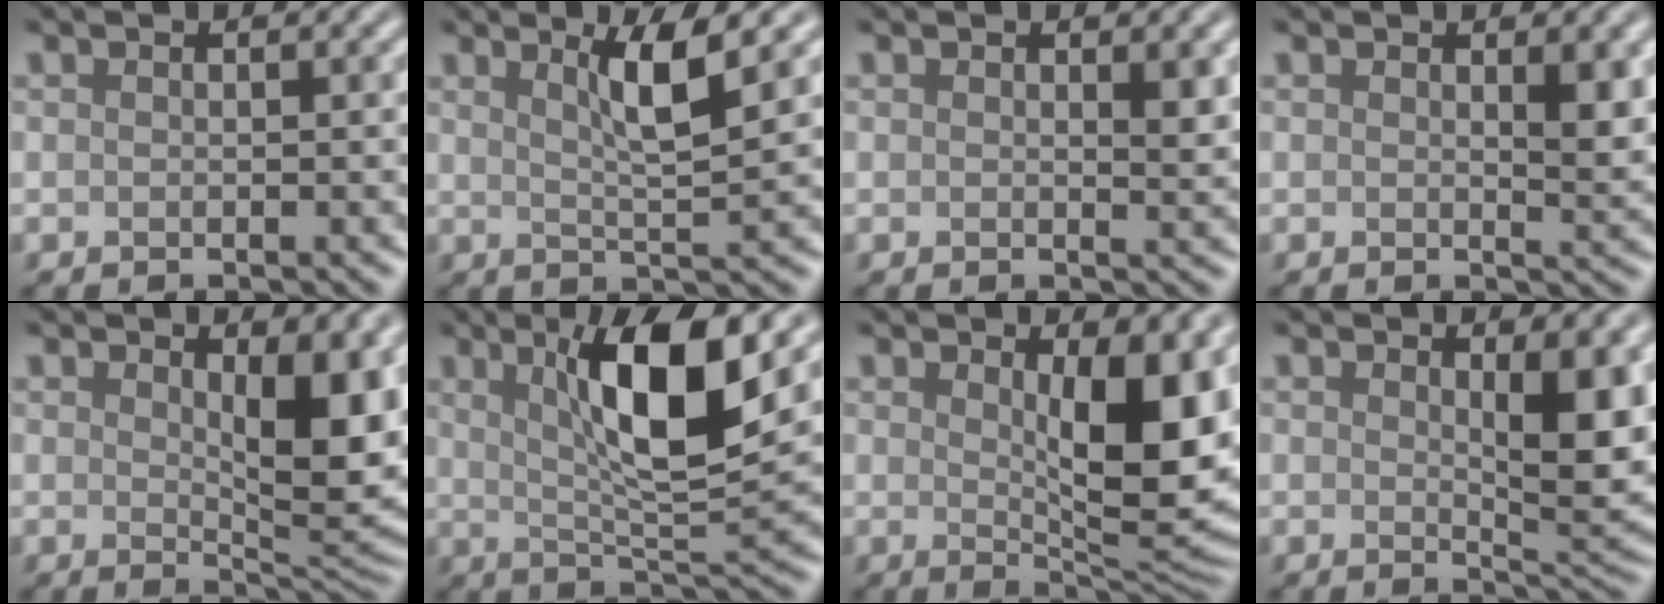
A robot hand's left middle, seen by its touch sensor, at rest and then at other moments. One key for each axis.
{"total": 4.1, "fx": 1.8, "fy": 0.6, "fz": 3.6, "tx": -0.055, "ty": -0.003, "tz": 0.033}
{"total": 1.4, "fx": 0.5, "fy": 0.3, "fz": 1.2, "tx": -0.015, "ty": -0.005, "tz": 0.008}
{"total": 2.2, "fx": 0.8, "fy": 0.6, "fz": 2.0, "tx": -0.023, "ty": -0.005, "tz": 0.015}
{"total": 6.4, "fx": 1.8, "fy": 2.3, "fz": 5.7, "tx": -0.079, "ty": -0.012, "tz": 0.033}
{"total": 8.8, "fx": 3.0, "fy": 1.8, "fz": 8.1, "tx": -0.123, "ty": -0.006, "tz": 0.053}
{"total": 8.3, "fx": 1.9, "fy": 2.9, "fz": 7.5, "tx": -0.109, "ty": -0.013, "tz": 0.037}
{"total": 5.1, "fx": 1.4, "fy": 1.4, "fz": 4.7, "tx": -0.063, "ty": -0.010, "tz": 0.027}